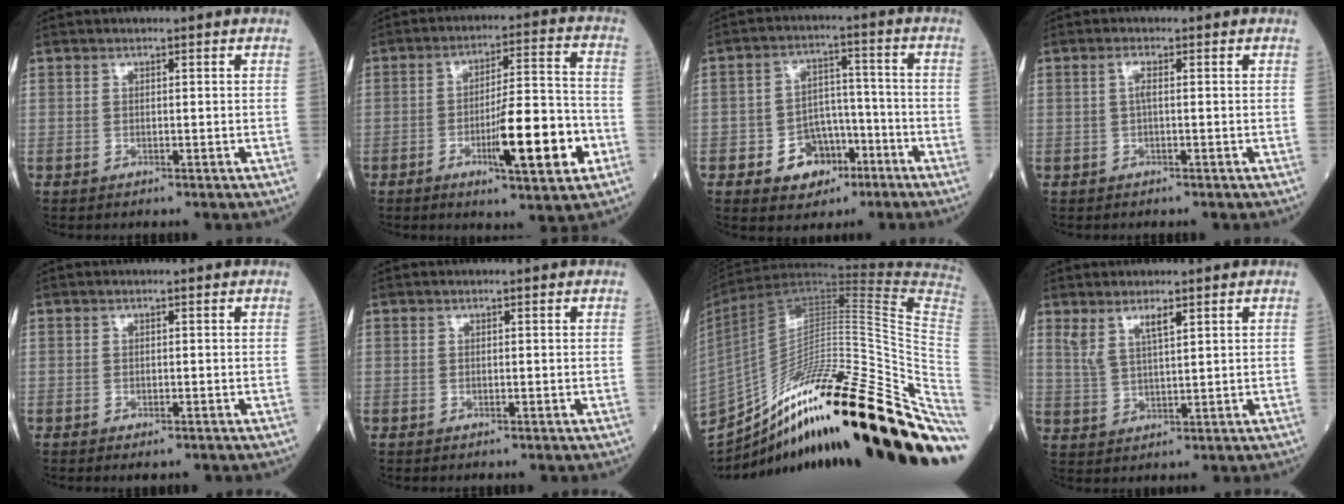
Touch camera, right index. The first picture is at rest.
{"total": 12.7, "force": [-4.5, 1.6, 11.8], "torque": [-0.187, 0.000, -0.065]}
{"total": 7.5, "force": [-3.7, 5.4, 3.7], "torque": [-0.059, 0.021, -0.051]}
{"total": 1.3, "force": [0.0, 0.1, 1.3], "torque": [-0.028, 0.003, 0.000]}
{"total": 1.0, "force": [-0.7, 0.2, 0.6], "torque": [-0.009, -0.002, -0.006]}
{"total": 0.0}
{"total": 38.9, "force": [-23.4, 4.6, 30.8], "torque": [-0.387, -0.030, -0.356]}
{"total": 3.8, "force": [2.5, 0.6, 2.8], "torque": [-0.064, 0.007, 0.057]}